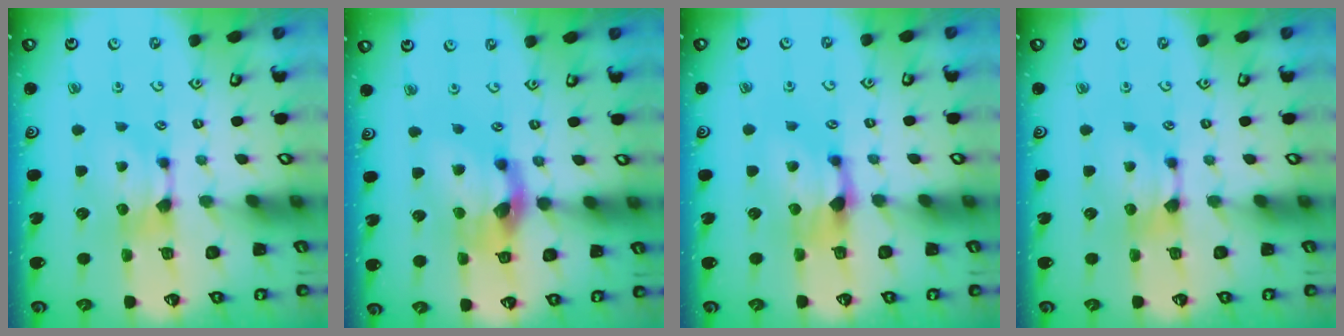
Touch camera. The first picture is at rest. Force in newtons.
{"total": 5.5, "press": 4.9, "slide": 2.4}
{"total": 1.4, "press": 0.9, "slide": 1.1}
{"total": 0.0}